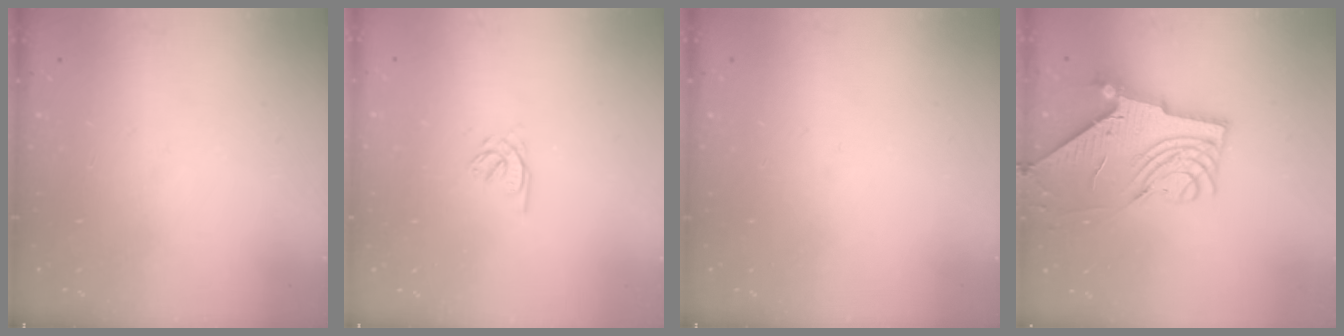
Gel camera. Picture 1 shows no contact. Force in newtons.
{"total": 2.4, "press": 2.4, "slide": 0.3}
{"total": 0.0}
{"total": 9.2, "press": 9.1, "slide": 1.3}